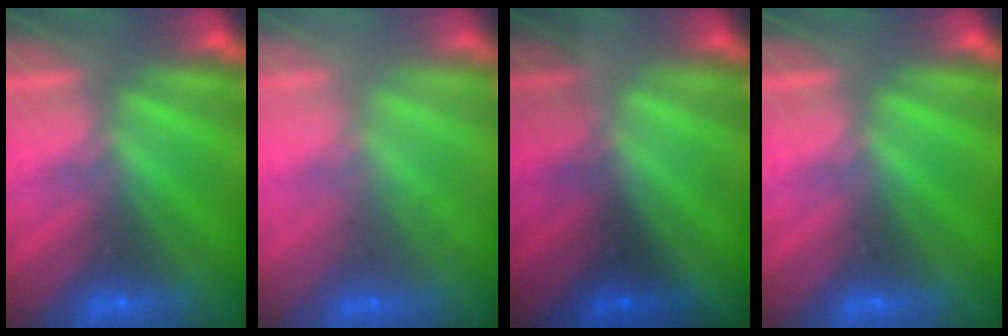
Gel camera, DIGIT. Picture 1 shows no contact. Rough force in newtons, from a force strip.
{"total": 2.5}
{"total": 1.4}
{"total": 0.0}